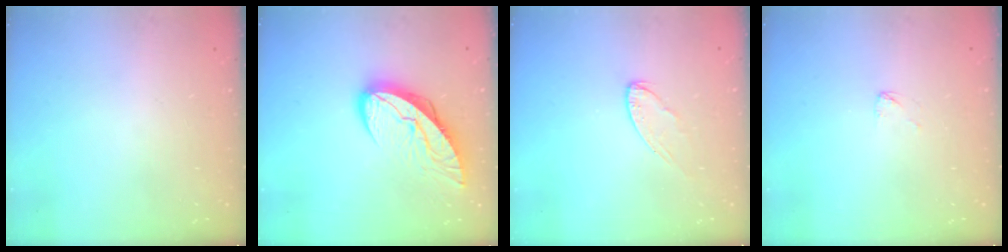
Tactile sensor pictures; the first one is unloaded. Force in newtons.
{"total": 10.7, "press": 10.6, "slide": 1.1}
{"total": 6.1, "press": 6.0, "slide": 0.6}
{"total": 1.9, "press": 1.9, "slide": 0.1}